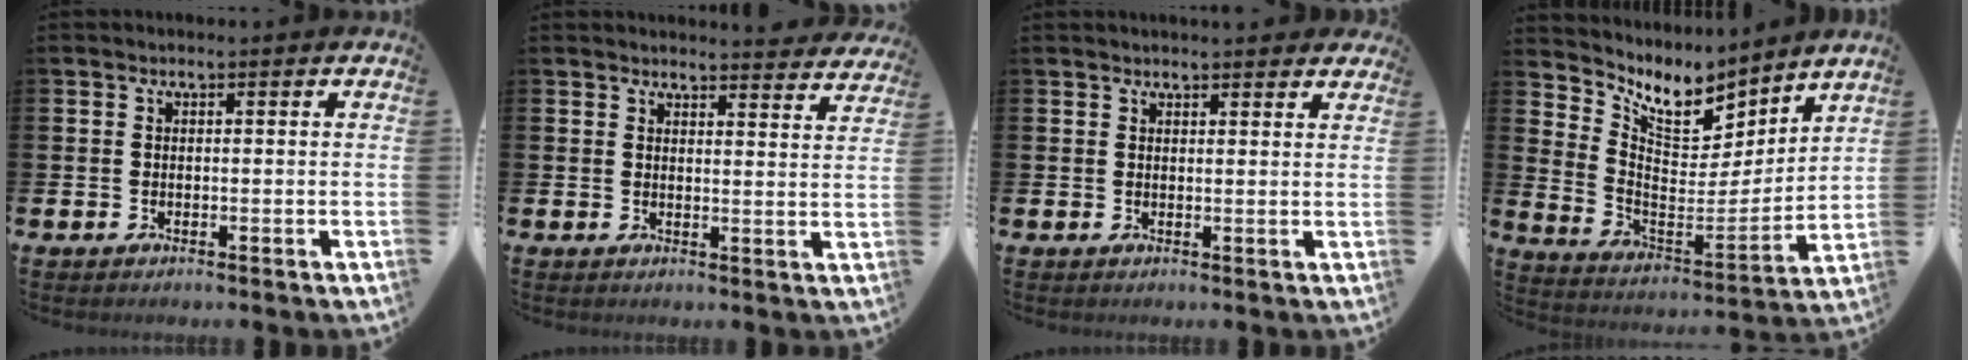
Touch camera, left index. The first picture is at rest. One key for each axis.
{"total": 3.4, "fx": 3.4, "fy": 0.1, "fz": 0.0, "tx": 0.013, "ty": -0.028, "tz": 0.058}
{"total": 2.0, "fx": 2.0, "fy": 0.2, "fz": 0.1, "tx": 0.006, "ty": -0.009, "tz": 0.033}
{"total": 9.3, "fx": 8.3, "fy": 3.4, "fz": 2.3, "tx": -0.088, "ty": -0.064, "tz": 0.151}